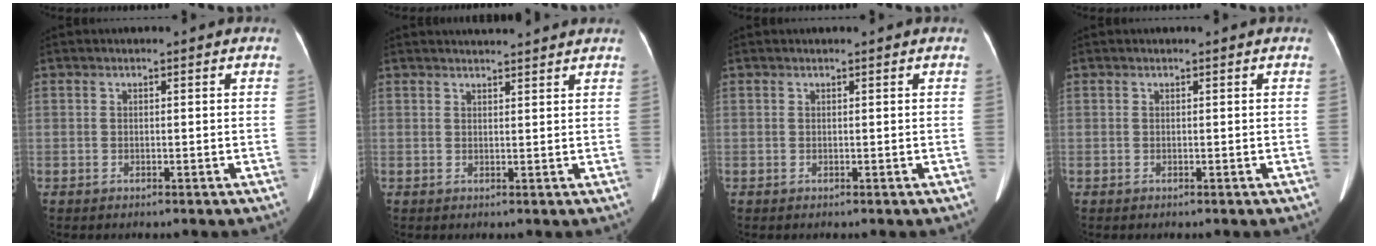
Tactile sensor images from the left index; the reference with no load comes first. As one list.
[{"total": 5.2, "force": [5.0, 0.2, 1.5], "torque": [-0.024, 0.024, 0.060]}, {"total": 0.5, "force": [0.5, 0.0, 0.2], "torque": [-0.001, 0.010, 0.011]}, {"total": 0.0}]